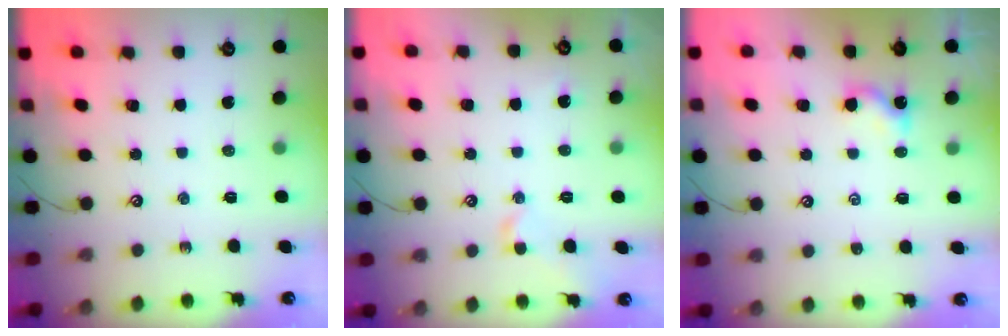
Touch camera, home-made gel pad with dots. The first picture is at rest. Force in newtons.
{"total": 1.1, "press": 1.0, "slide": 0.5}
{"total": 1.6, "press": 1.6, "slide": 0.4}